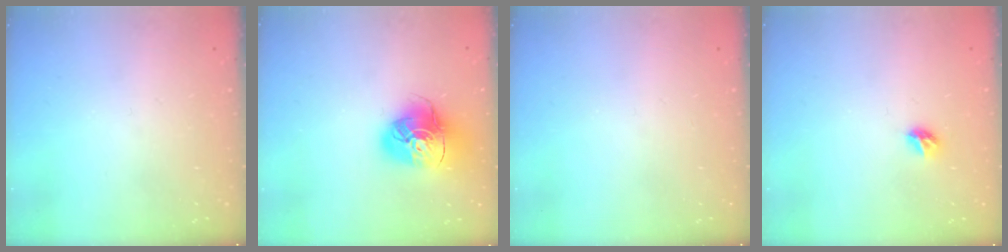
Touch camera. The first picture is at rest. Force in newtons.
{"total": 14.4, "press": 14.3, "slide": 1.8}
{"total": 0.0}
{"total": 5.8, "press": 5.8, "slide": 0.7}